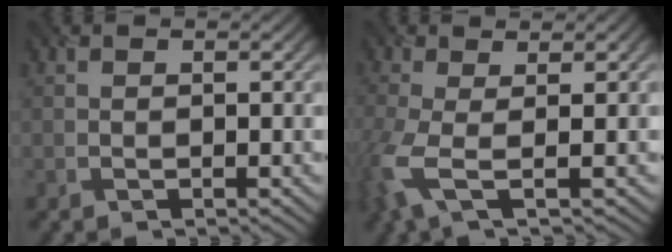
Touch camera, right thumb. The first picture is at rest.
{"total": 5.7, "force": [-1.1, 1.7, 5.3], "torque": [-0.130, -0.013, -0.025]}